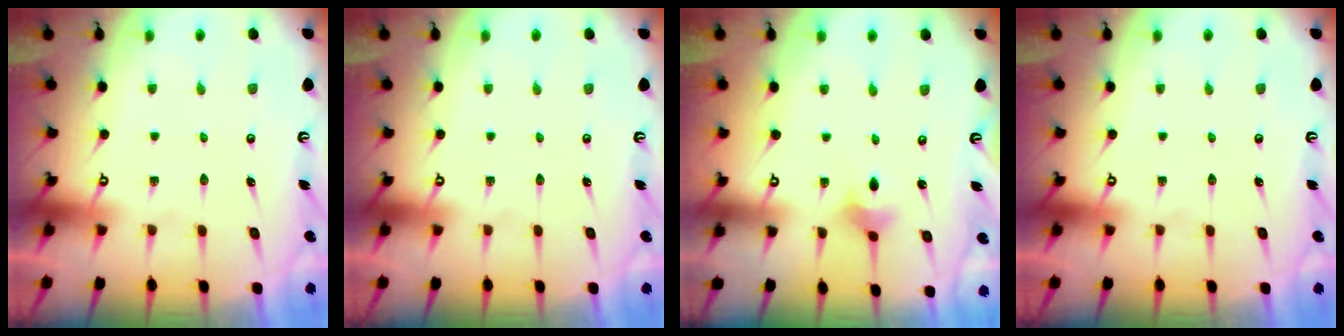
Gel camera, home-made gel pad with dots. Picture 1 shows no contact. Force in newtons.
{"total": 0.0}
{"total": 2.7, "press": 2.7, "slide": 0.5}
{"total": 0.0}